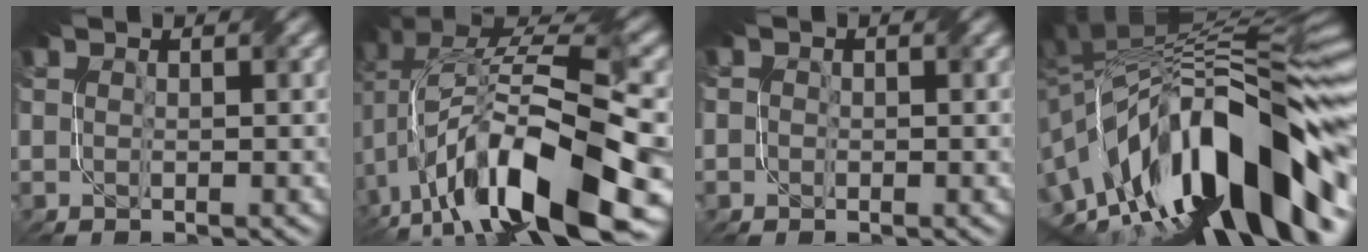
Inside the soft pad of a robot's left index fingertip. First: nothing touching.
{"total": 15.7, "force": [-3.3, 7.4, 13.4], "torque": [-0.253, -0.001, -0.049]}
{"total": 1.2, "force": [-0.4, 1.2, 0.2], "torque": [-0.003, -0.004, -0.004]}
{"total": 15.4, "force": [-4.6, 6.5, 13.1], "torque": [-0.191, 0.037, -0.096]}